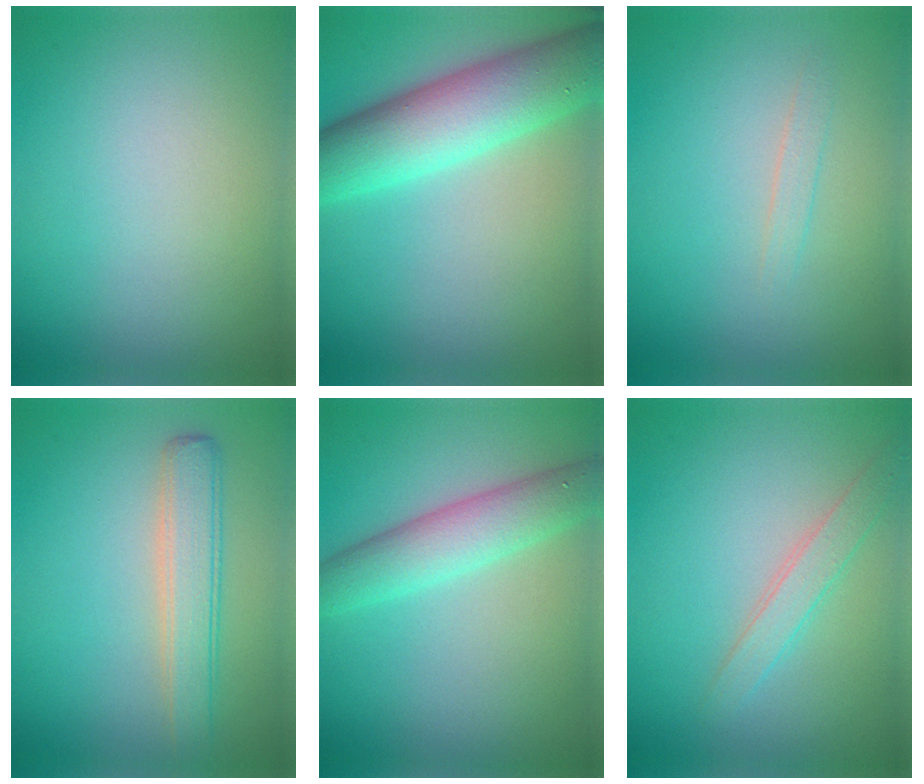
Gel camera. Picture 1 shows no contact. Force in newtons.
{"total": 8.2, "press": 8.2, "slide": 0.1}
{"total": 0.9, "press": 0.9, "slide": 0.1}
{"total": 3.6, "press": 3.6, "slide": 0.2}
{"total": 4.3, "press": 4.3, "slide": 0.2}
{"total": 2.0, "press": 2.0, "slide": 0.1}